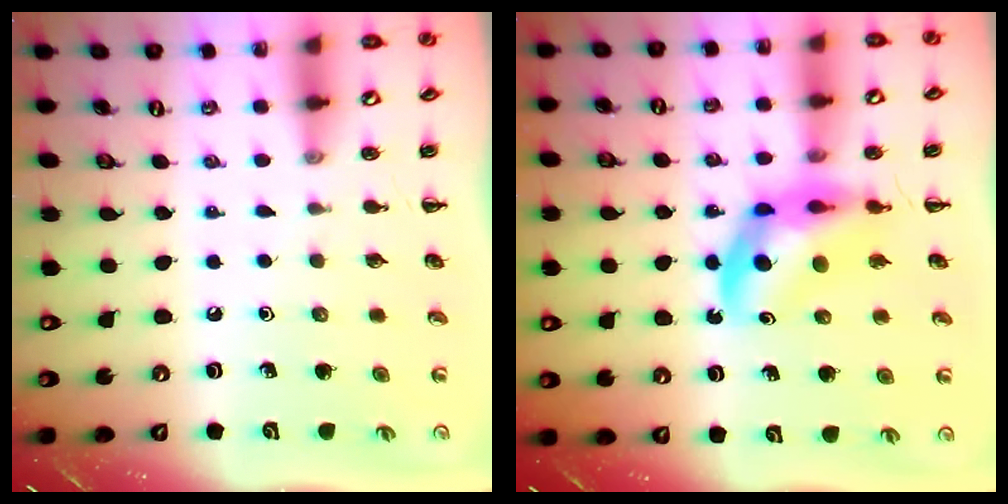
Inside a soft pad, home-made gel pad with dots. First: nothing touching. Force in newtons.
{"total": 9.8, "press": 9.3, "slide": 2.9}